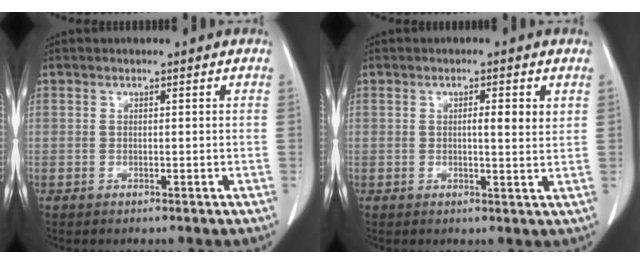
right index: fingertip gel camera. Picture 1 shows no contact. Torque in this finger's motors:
{"motor_torque": [0.10, 0.07, 0.06, 0.03]}